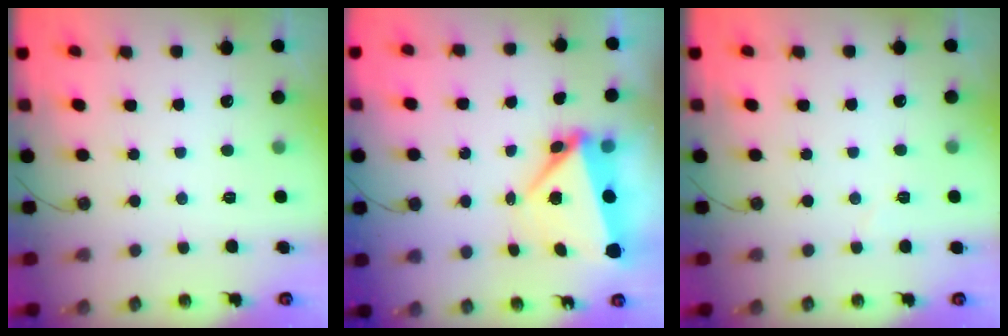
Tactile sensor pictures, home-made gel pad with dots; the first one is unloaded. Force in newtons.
{"total": 6.7, "press": 6.7, "slide": 0.5}
{"total": 2.7, "press": 2.5, "slide": 1.1}